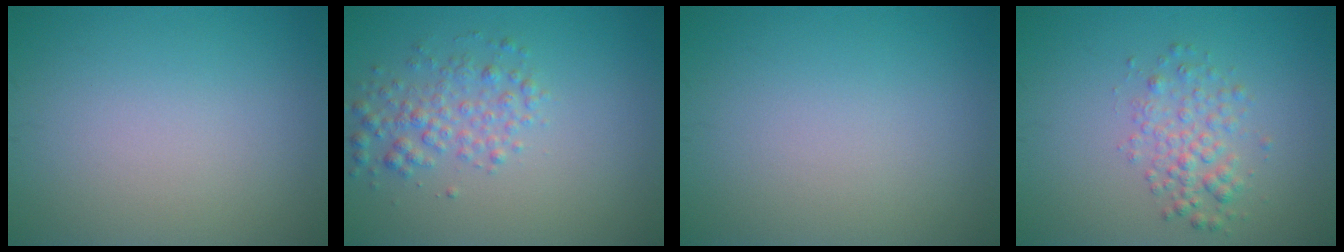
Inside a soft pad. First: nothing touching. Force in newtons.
{"total": 2.8, "press": 2.8, "slide": 0.1}
{"total": 0.0}
{"total": 2.6, "press": 2.6, "slide": 0.1}